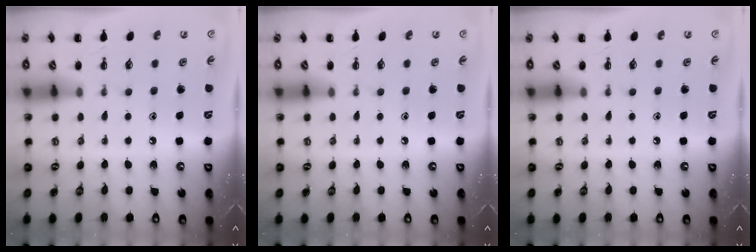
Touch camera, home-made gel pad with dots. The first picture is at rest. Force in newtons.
{"total": 0.0}
{"total": 0.0}